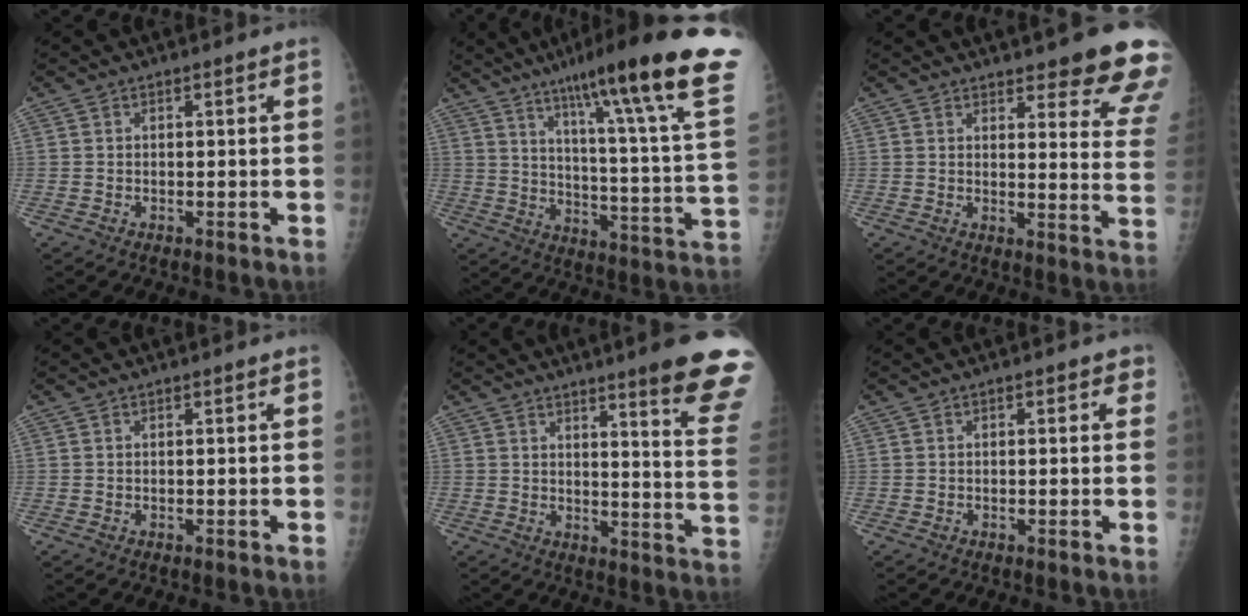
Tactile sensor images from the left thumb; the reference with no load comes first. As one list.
[{"total": 29.1, "force": [18.7, 2.0, 22.2], "torque": [-0.294, -0.074, 0.267]}, {"total": 16.1, "force": [12.4, 3.9, 9.5], "torque": [-0.079, -0.073, 0.133]}, {"total": 0.0}, {"total": 16.3, "force": [11.5, 0.6, 11.5], "torque": [-0.117, -0.078, 0.137]}, {"total": 2.3, "force": [0.8, 1.2, 1.8], "torque": [-0.009, 0.003, 0.003]}]